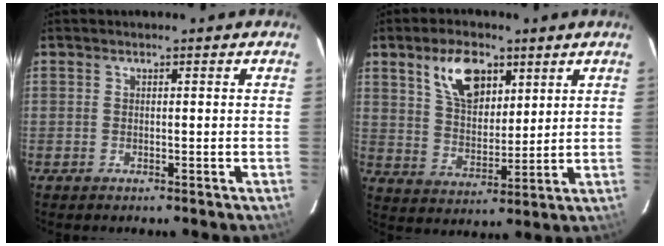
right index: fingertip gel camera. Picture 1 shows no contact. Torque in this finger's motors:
{"motor_torque": [1.03, 0.92, 0.23, 0.07]}